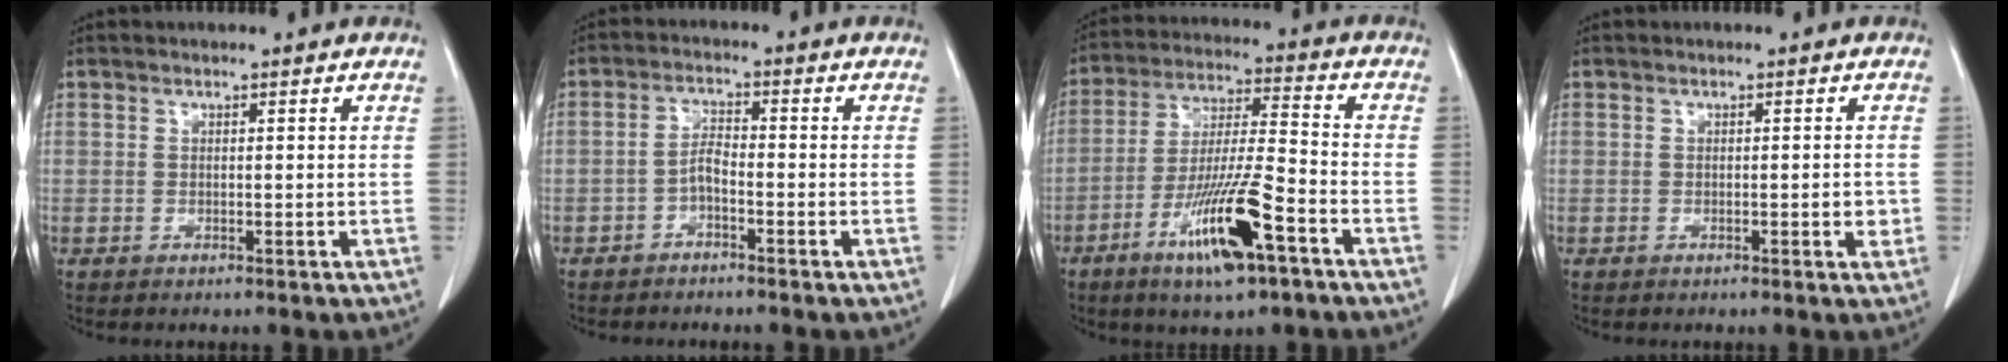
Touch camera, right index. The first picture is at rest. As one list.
[{"total": 2.7, "force": [-1.5, 0.7, 2.0], "torque": [-0.040, 0.006, -0.032]}, {"total": 13.9, "force": [-7.1, 1.5, 11.8], "torque": [-0.225, -0.017, -0.127]}, {"total": 1.5, "force": [-0.3, 0.4, 1.5], "torque": [-0.019, -0.001, -0.005]}]